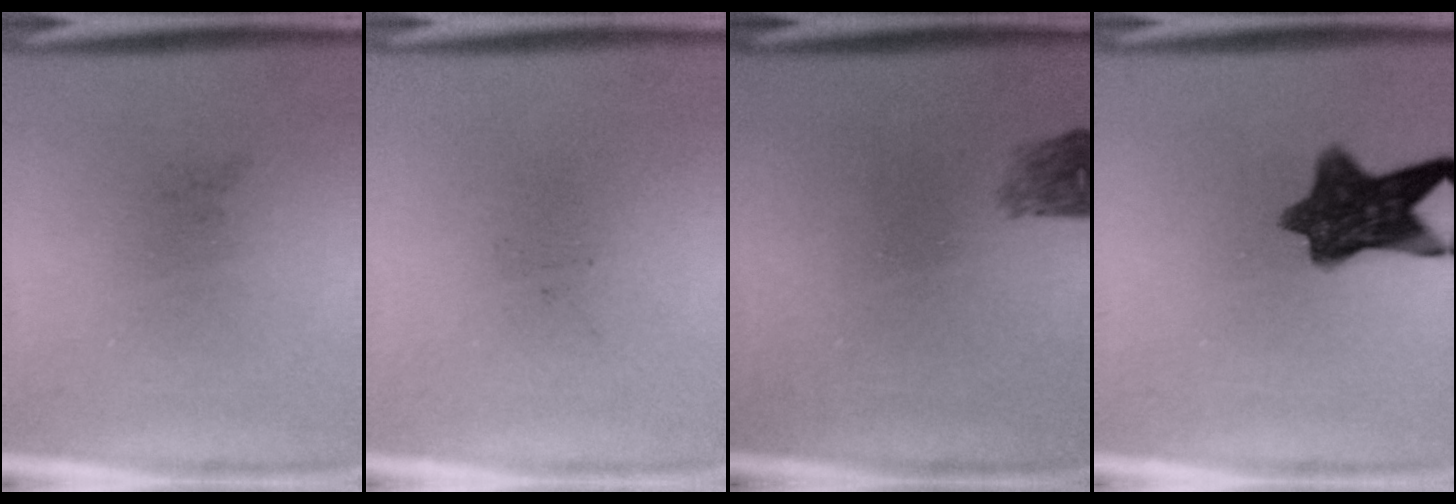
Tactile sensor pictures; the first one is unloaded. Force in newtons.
{"total": 0.0}
{"total": 2.2}
{"total": 9.5}